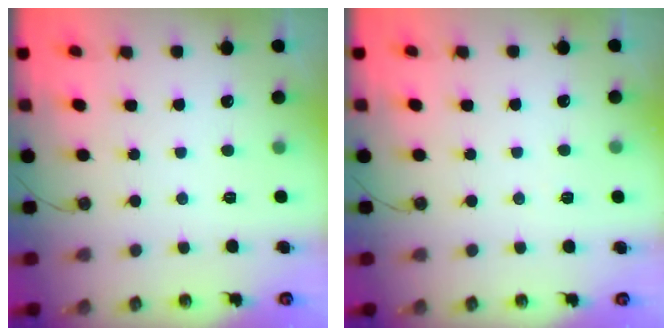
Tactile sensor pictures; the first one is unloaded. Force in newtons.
{"total": 4.3, "press": 1.3, "slide": 4.1}